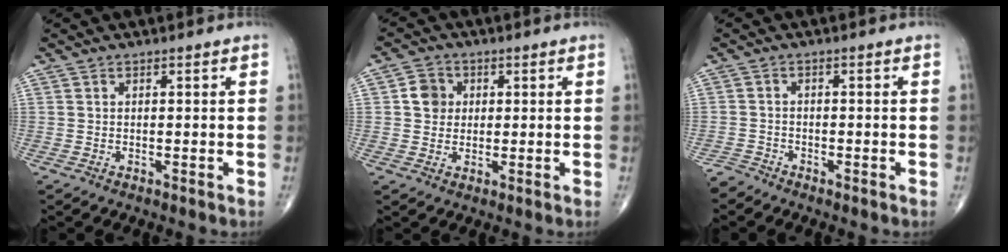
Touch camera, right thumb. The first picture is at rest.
{"total": 4.5, "force": [0.8, 4.1, 1.8], "torque": [-0.011, 0.002, 0.006]}
{"total": 2.1, "force": [-2.0, 0.5, -0.4], "torque": [0.011, -0.005, -0.046]}